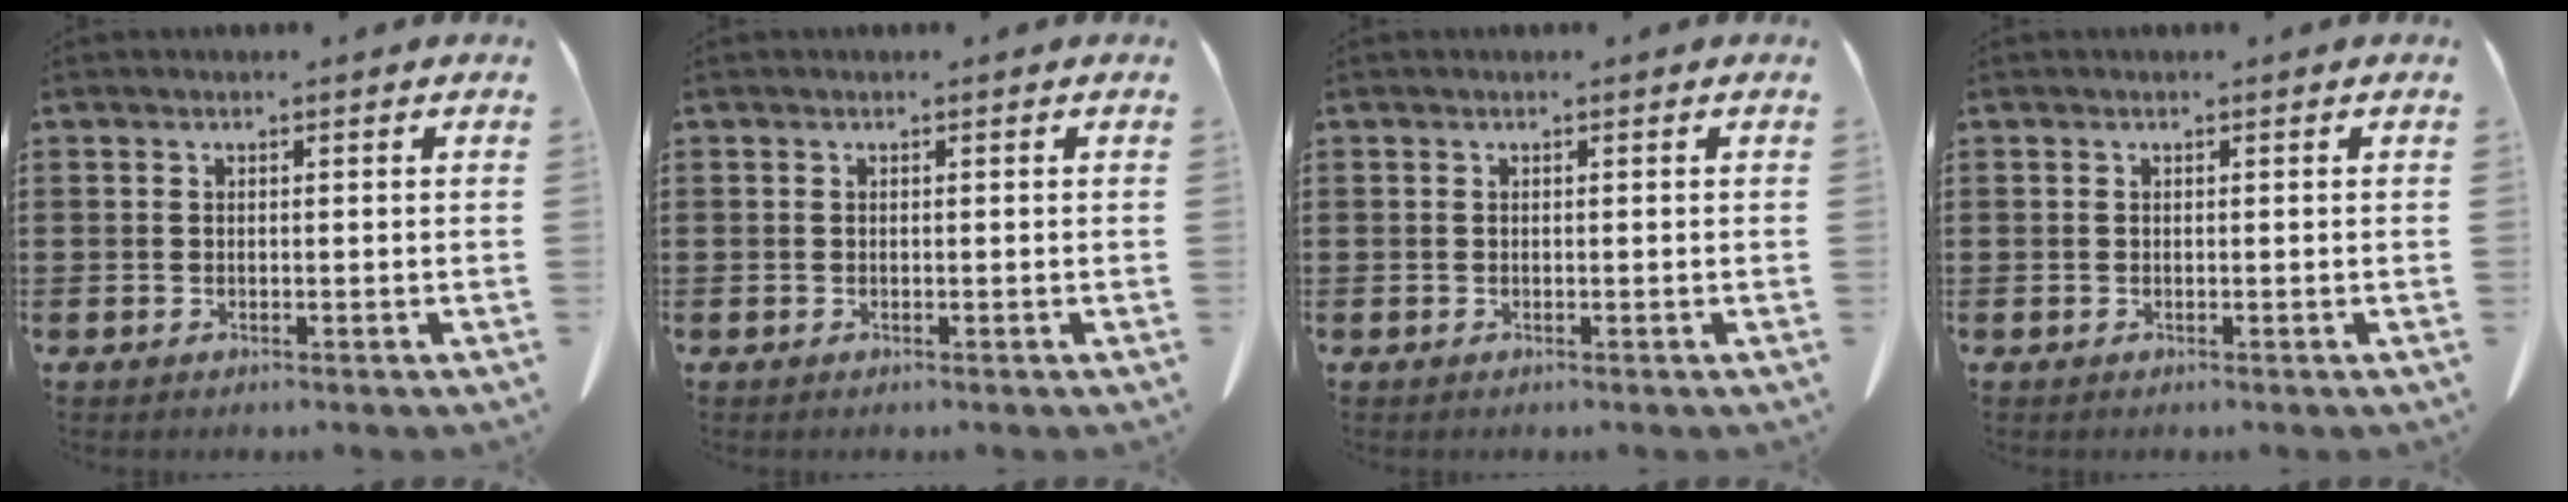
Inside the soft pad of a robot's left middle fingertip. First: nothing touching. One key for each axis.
{"total": 0.0}
{"total": 0.0}
{"total": 0.0}